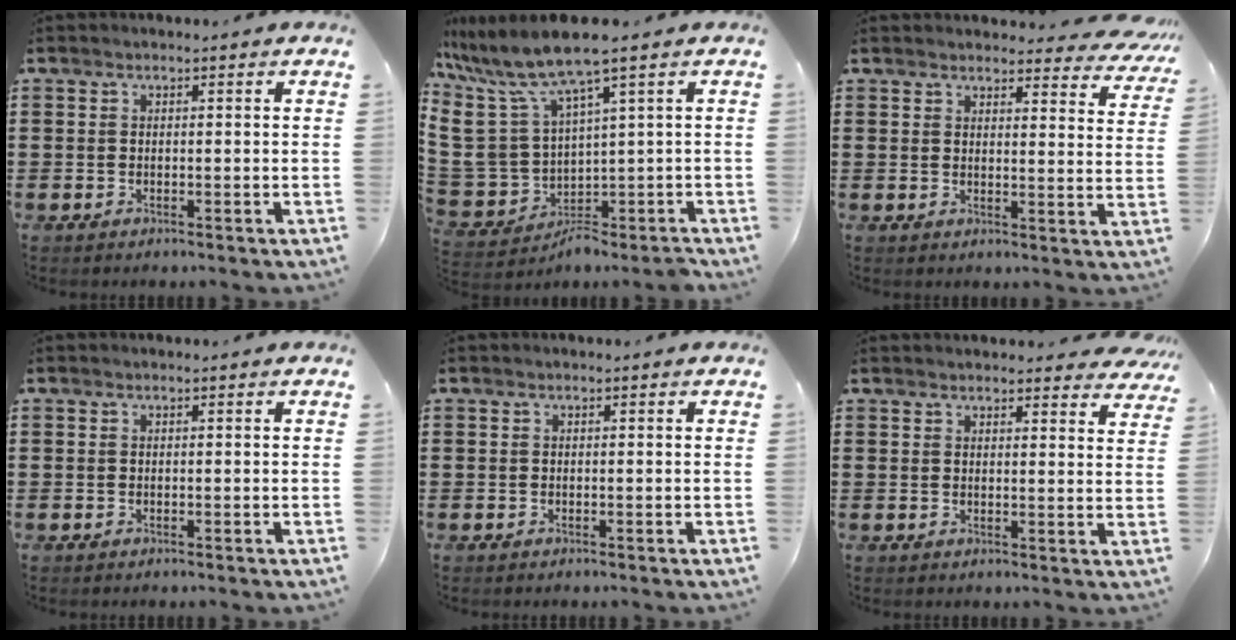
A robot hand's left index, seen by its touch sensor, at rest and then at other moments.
{"total": 7.9, "force": [2.5, 4.0, 6.4], "torque": [-0.172, -0.036, 0.036]}
{"total": 3.9, "force": [3.6, 0.6, 1.2], "torque": [-0.020, -0.018, 0.064]}
{"total": 0.0}
{"total": 0.0}
{"total": 3.0, "force": [2.9, 0.3, 0.6], "torque": [-0.013, -0.009, 0.053]}